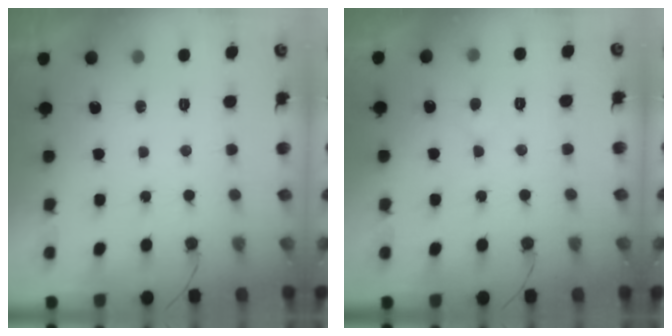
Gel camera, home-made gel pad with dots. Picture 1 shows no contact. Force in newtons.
{"total": 3.7, "press": 3.7, "slide": 0.3}